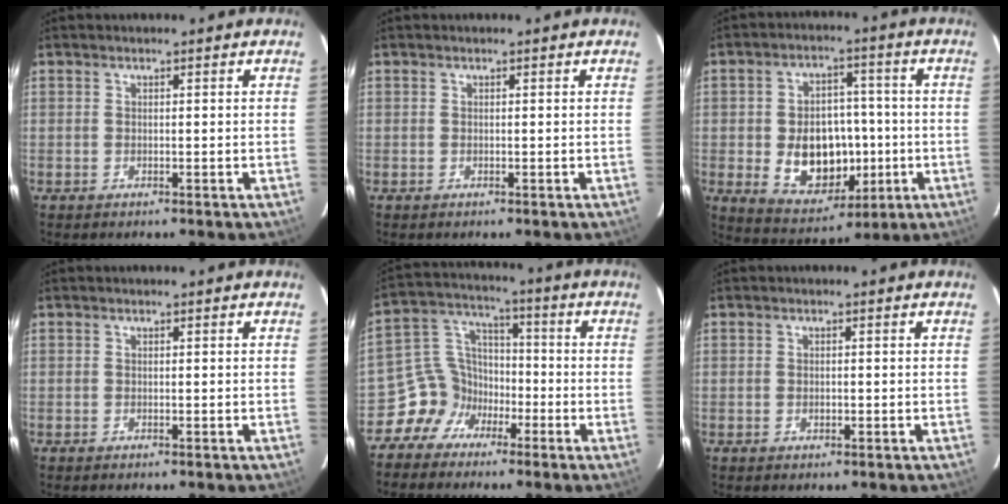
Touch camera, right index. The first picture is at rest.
{"total": 0.0}
{"total": 13.9, "force": [-2.2, 10.0, 9.4], "torque": [-0.185, 0.008, -0.011]}
{"total": 0.0}
{"total": 8.5, "force": [-5.3, 6.5, 1.2], "torque": [-0.028, 0.043, -0.110]}
{"total": 1.1, "force": [-0.3, 0.8, 0.6], "torque": [-0.010, 0.002, -0.004]}